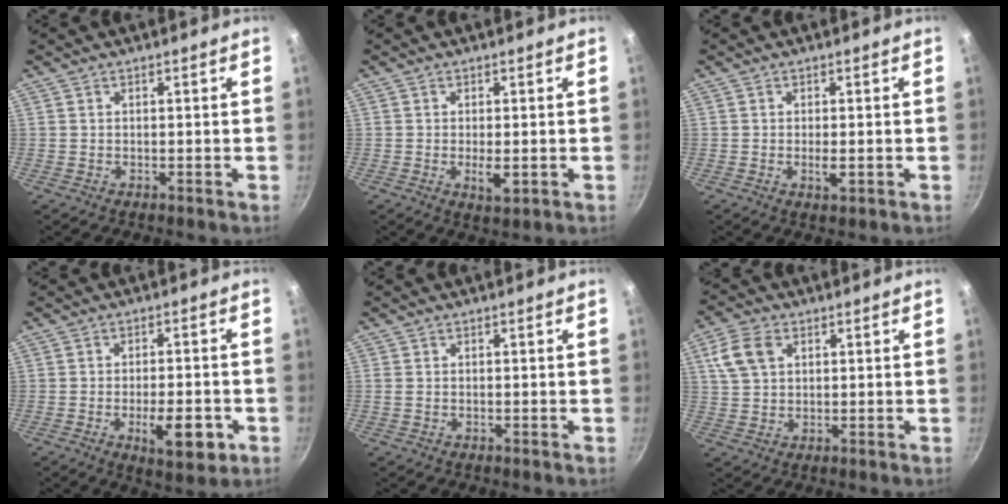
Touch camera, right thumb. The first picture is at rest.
{"total": 3.0, "force": [-0.5, 1.1, 2.7], "torque": [-0.047, -0.005, -0.007]}
{"total": 2.0, "force": [-0.4, 0.7, 1.8], "torque": [-0.037, -0.004, -0.005]}
{"total": 8.7, "force": [-3.1, 3.4, 7.4], "torque": [-0.104, 0.004, -0.041]}
{"total": 1.0, "force": [-0.1, 0.7, 0.7], "torque": [-0.022, -0.001, 0.000]}
{"total": 7.4, "force": [2.7, 5.0, 4.7], "torque": [-0.089, 0.004, 0.052]}